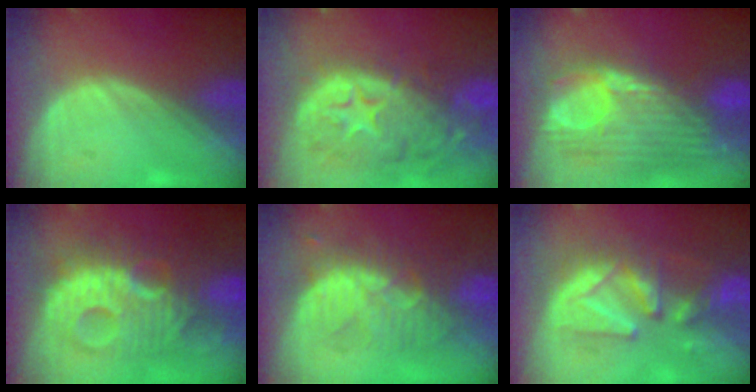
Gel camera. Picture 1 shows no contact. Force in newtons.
{"total": 14.0, "press": 11.2, "slide": 8.3}
{"total": 12.7, "press": 10.6, "slide": 6.9}
{"total": 12.1, "press": 12.1, "slide": 0.8}
{"total": 8.7, "press": 8.7, "slide": 0.8}
{"total": 9.2, "press": 9.2, "slide": 0.3}